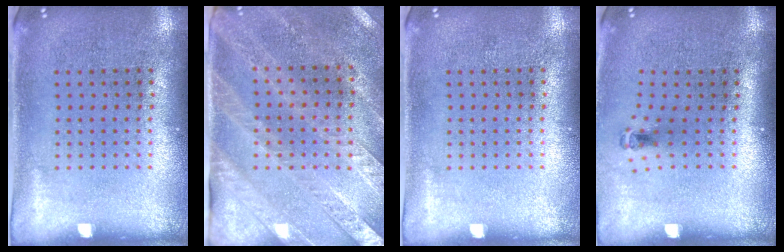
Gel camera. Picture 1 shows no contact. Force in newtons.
{"total": 2.6, "press": 2.4, "slide": 1.2}
{"total": 0.0}
{"total": 0.7, "press": 0.3, "slide": 0.6}